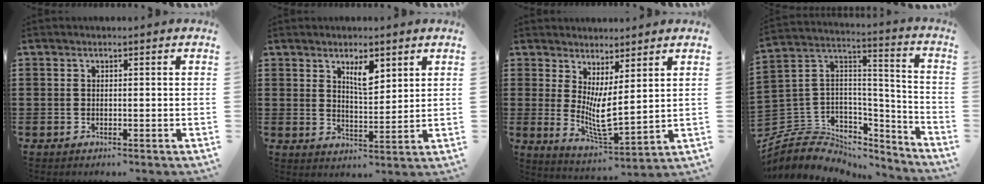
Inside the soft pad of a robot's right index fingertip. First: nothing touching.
{"total": 4.6, "force": [2.6, 1.7, 3.4], "torque": [-0.059, -0.001, 0.043]}
{"total": 5.3, "force": [2.1, 1.0, 4.8], "torque": [-0.104, -0.019, 0.037]}
{"total": 6.4, "force": [-4.1, 4.9, 0.8], "torque": [-0.051, -0.015, -0.082]}